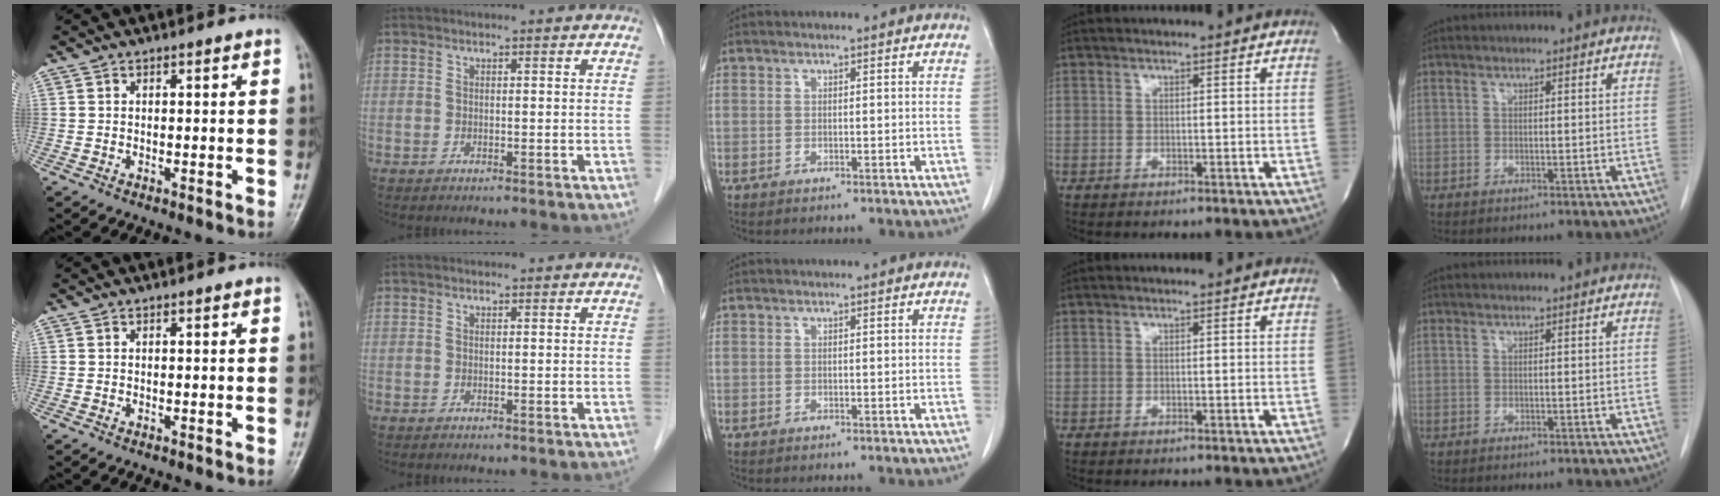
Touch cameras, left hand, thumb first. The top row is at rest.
{}